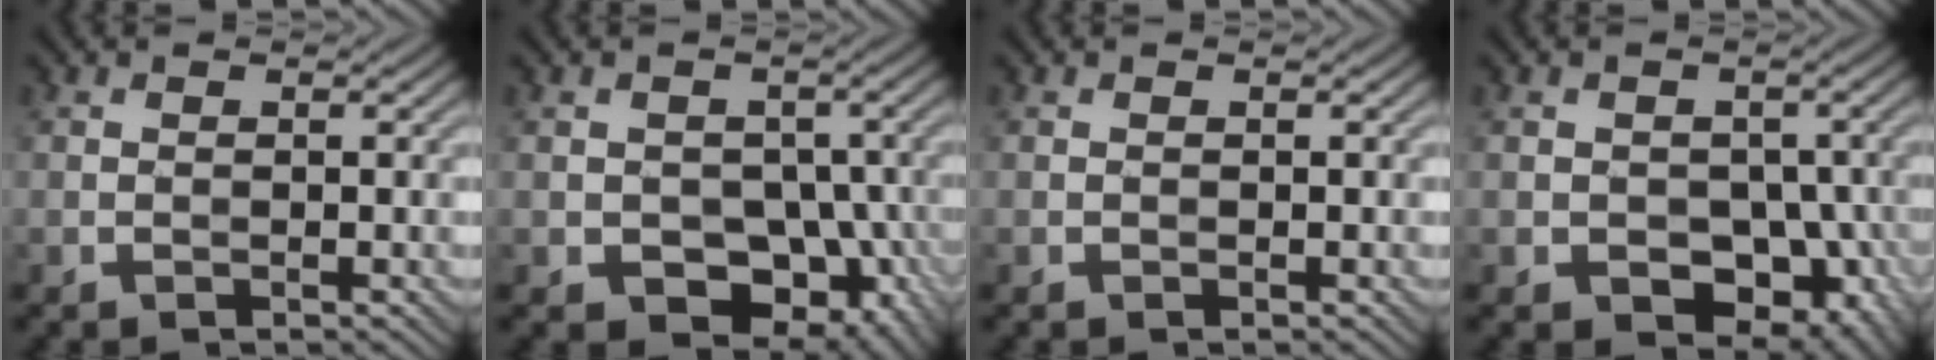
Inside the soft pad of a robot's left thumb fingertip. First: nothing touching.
{"total": 8.5, "force": [-3.0, 6.2, 4.9], "torque": [-0.068, -0.014, -0.038]}
{"total": 0.0}
{"total": 7.8, "force": [-2.7, 5.5, 4.8], "torque": [-0.070, -0.022, -0.031]}